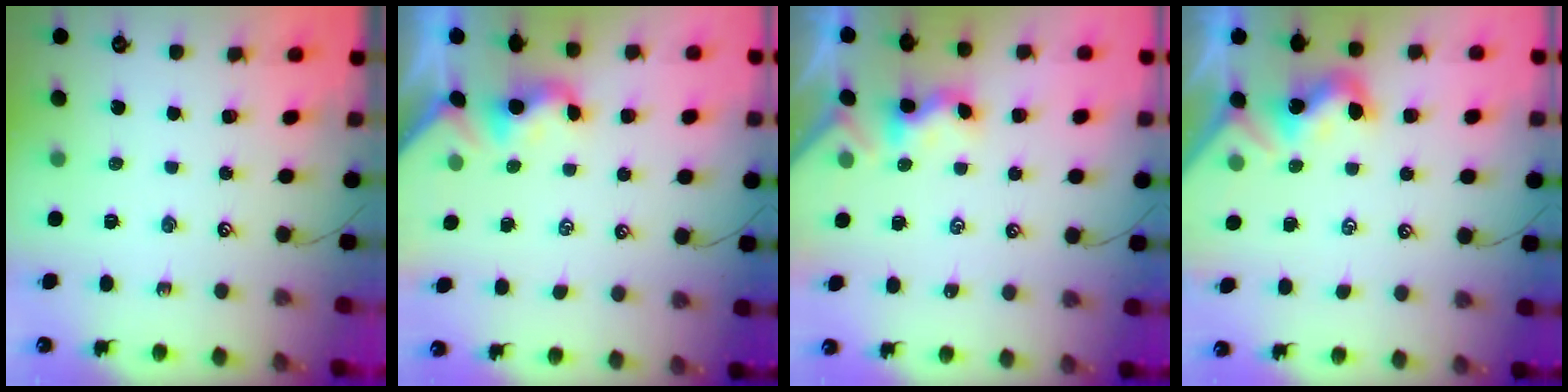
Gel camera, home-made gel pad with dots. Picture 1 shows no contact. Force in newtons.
{"total": 2.0, "press": 1.9, "slide": 0.4}
{"total": 2.2, "press": 2.2, "slide": 0.3}
{"total": 1.7, "press": 1.7, "slide": 0.2}